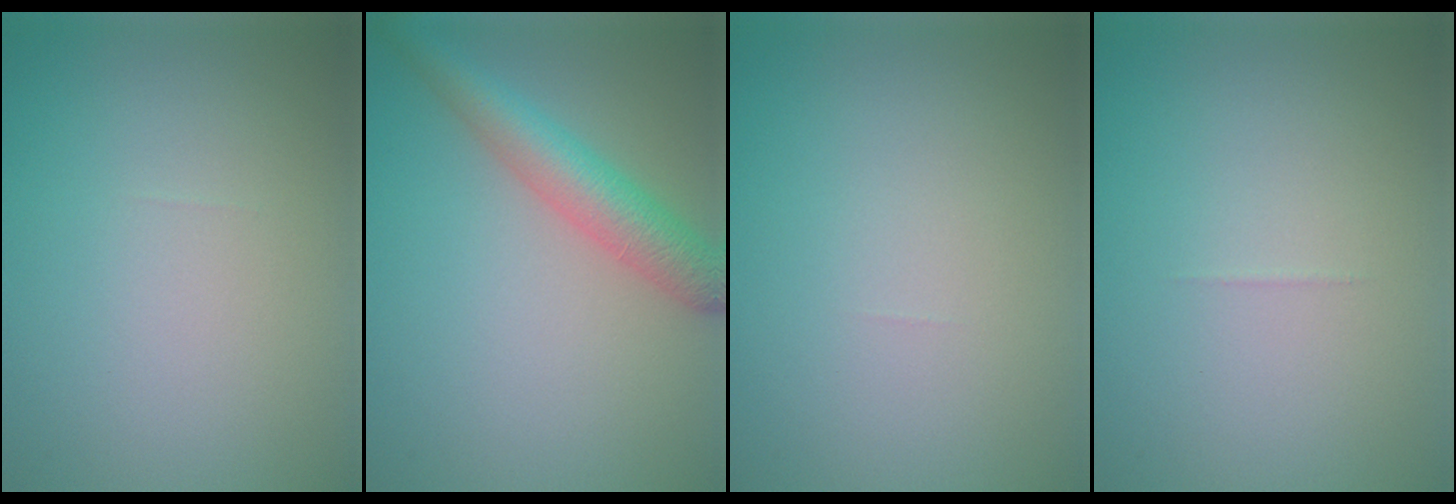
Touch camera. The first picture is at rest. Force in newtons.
{"total": 4.7, "press": 4.7, "slide": 0.1}
{"total": 0.0}
{"total": 0.0}